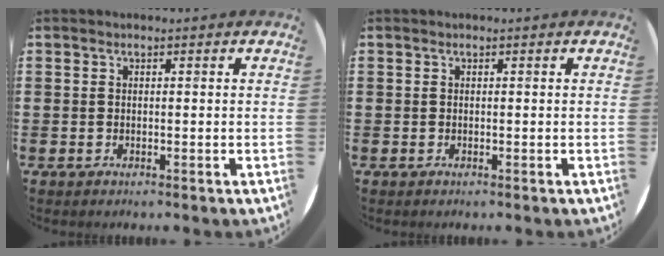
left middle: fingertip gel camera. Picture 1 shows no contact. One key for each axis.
{"total": 0.0}